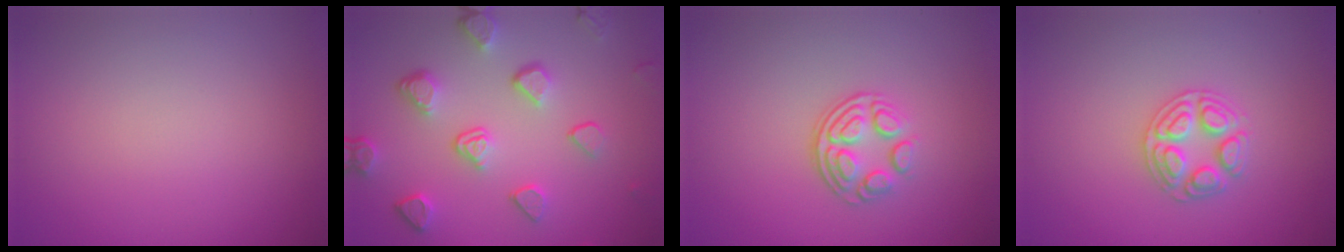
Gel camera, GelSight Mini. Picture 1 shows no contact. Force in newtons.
{"total": 4.9, "press": 3.7, "slide": 3.2}
{"total": 3.5, "press": 2.5, "slide": 2.4}
{"total": 2.5, "press": 2.5, "slide": 0.4}